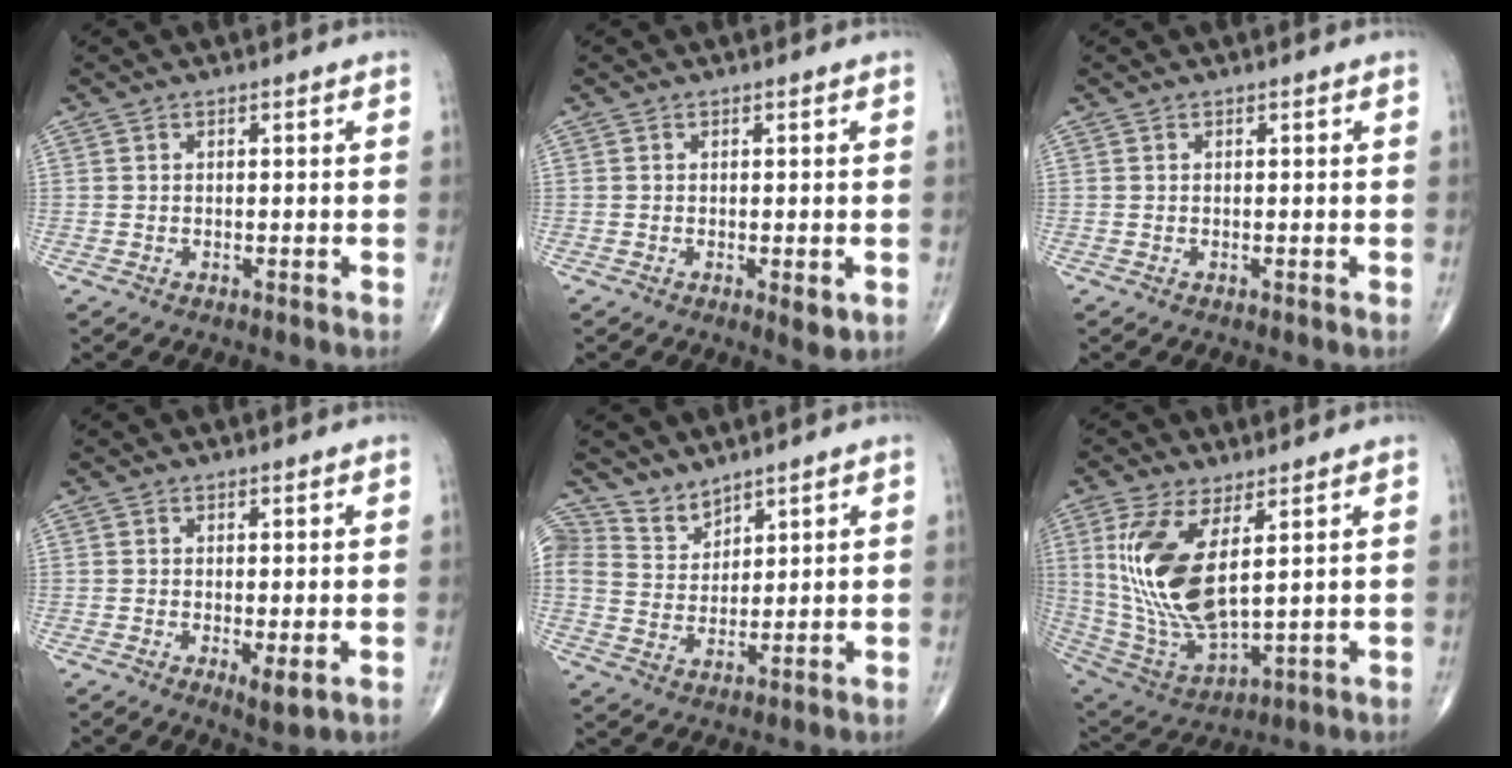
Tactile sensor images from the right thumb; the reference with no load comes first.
{"total": 2.3, "force": [-0.6, 0.8, 2.1], "torque": [-0.027, -0.006, -0.007]}
{"total": 0.0}
{"total": 3.0, "force": [-0.5, 0.9, 2.8], "torque": [-0.044, -0.011, -0.008]}
{"total": 5.4, "force": [4.7, 2.7, 0.2], "torque": [0.018, -0.041, 0.103]}
{"total": 16.6, "force": [4.5, 6.9, 14.5], "torque": [-0.299, -0.028, 0.106]}